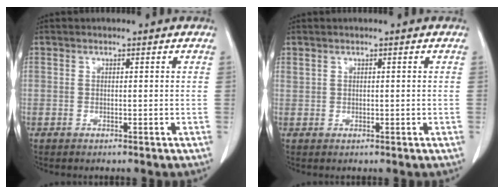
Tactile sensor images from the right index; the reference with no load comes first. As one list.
[{"total": 0.6, "force": [0.4, 0.3, 0.3], "torque": [-0.005, 0.007, 0.012]}]